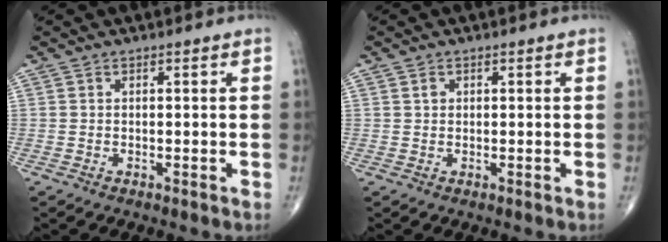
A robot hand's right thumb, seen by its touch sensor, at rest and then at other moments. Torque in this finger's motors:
{"motor_torque": [-0.40, -0.09, 0.06, -0.02, -0.01]}